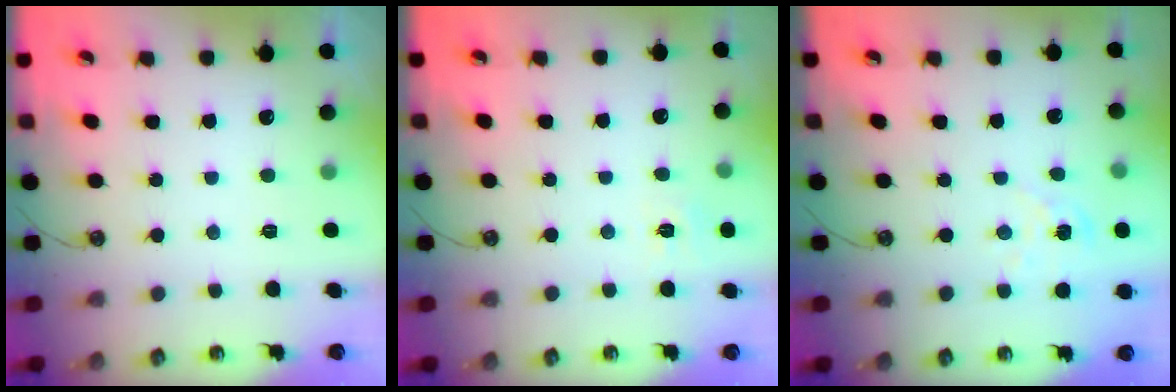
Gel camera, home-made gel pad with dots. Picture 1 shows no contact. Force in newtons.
{"total": 5.6, "press": 5.6, "slide": 0.1}
{"total": 1.6, "press": 1.6, "slide": 0.2}